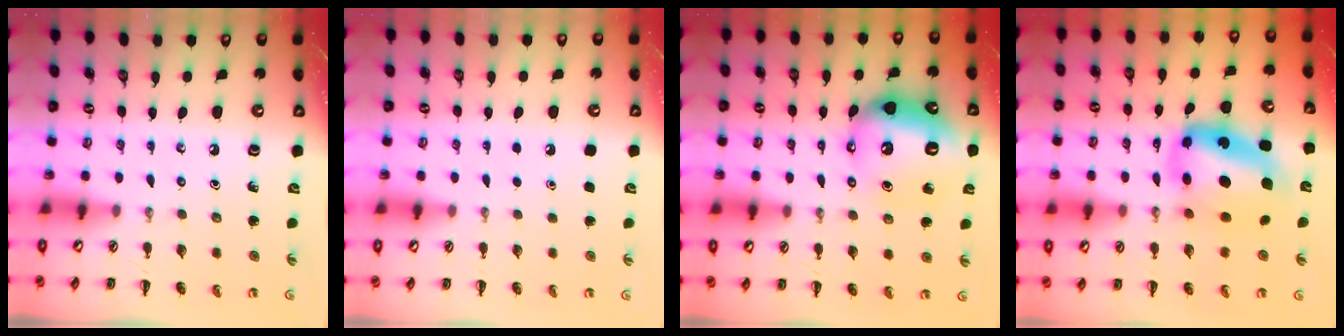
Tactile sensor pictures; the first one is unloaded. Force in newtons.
{"total": 1.7, "press": 1.7, "slide": 0.1}
{"total": 12.6, "press": 12.5, "slide": 1.5}
{"total": 11.7, "press": 11.4, "slide": 2.9}